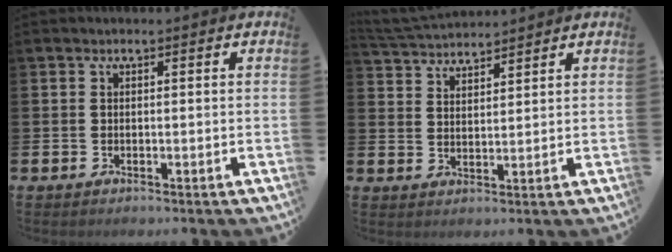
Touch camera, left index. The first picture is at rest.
{"total": 4.3, "force": [4.3, 0.6, 0.1], "torque": [-0.018, -0.019, 0.079]}